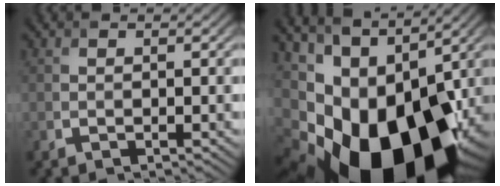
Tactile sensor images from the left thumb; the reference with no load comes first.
{"total": 18.8, "force": [-4.3, 12.2, 13.7], "torque": [-0.231, -0.023, -0.049]}